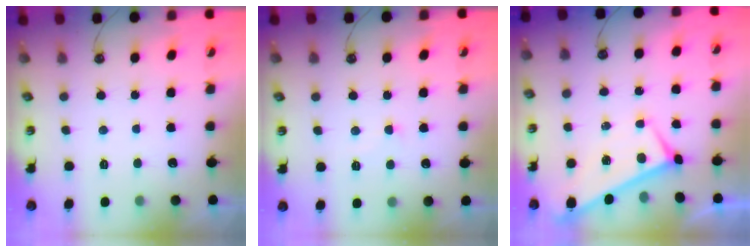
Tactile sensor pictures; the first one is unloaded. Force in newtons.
{"total": 2.0, "press": 2.0, "slide": 0.5}
{"total": 0.0}